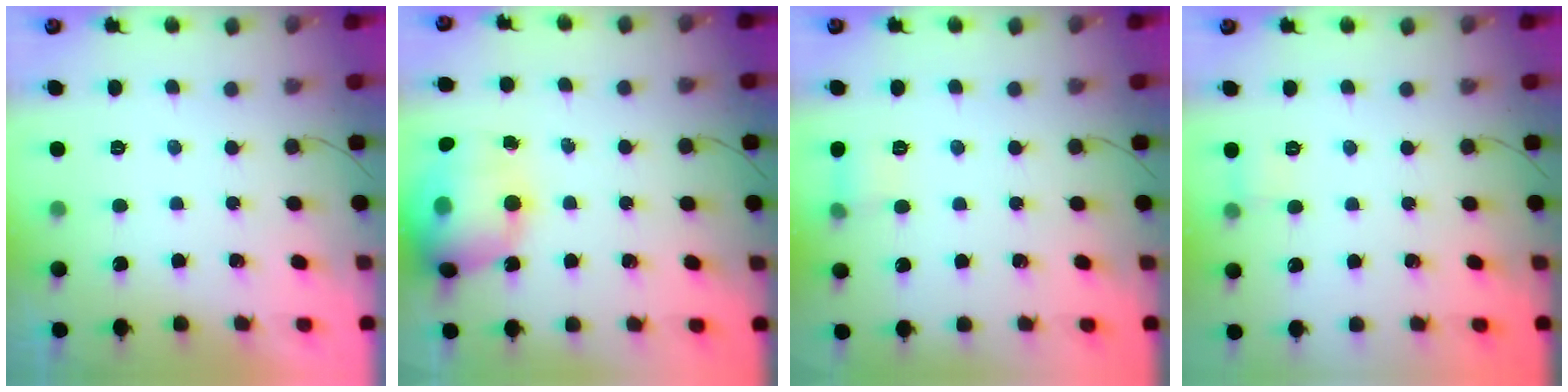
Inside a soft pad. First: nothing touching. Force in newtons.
{"total": 19.8, "press": 19.5, "slide": 3.8}
{"total": 5.8, "press": 5.6, "slide": 1.5}
{"total": 5.6, "press": 5.3, "slide": 1.7}